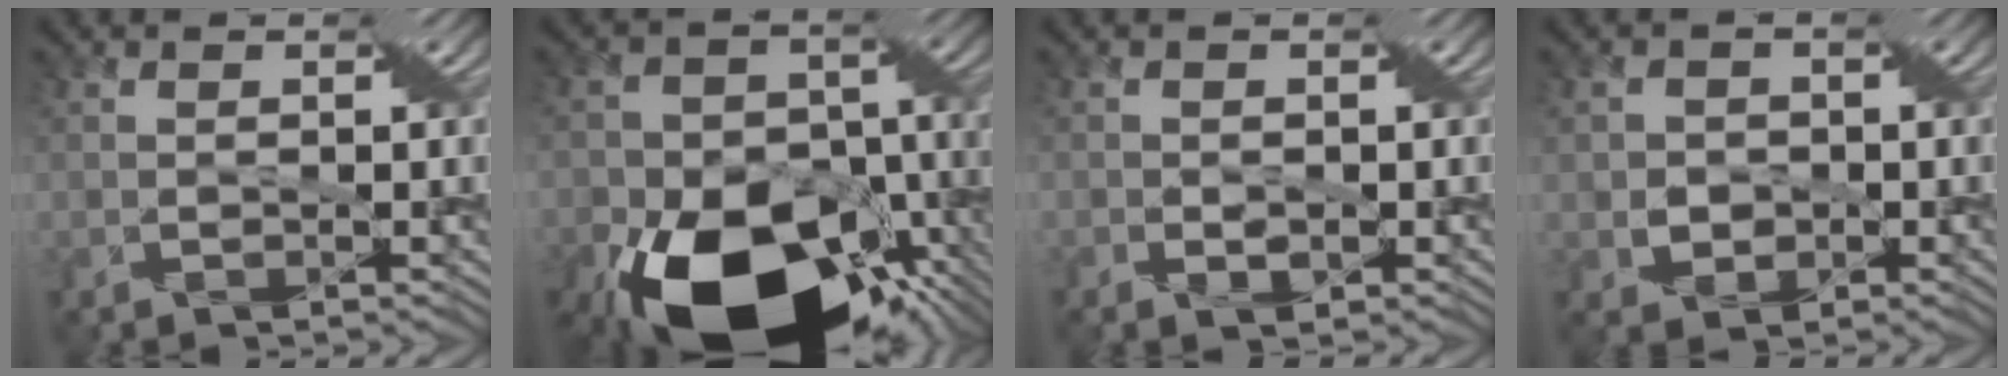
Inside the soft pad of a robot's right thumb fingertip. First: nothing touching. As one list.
[{"total": 20.3, "force": [-11.0, 12.4, 11.8], "torque": [-0.221, -0.067, -0.140]}, {"total": 1.5, "force": [-0.6, 1.0, 1.0], "torque": [-0.001, -0.002, -0.015]}, {"total": 2.7, "force": [0.0, 2.6, 0.8], "torque": [-0.026, -0.006, -0.013]}]